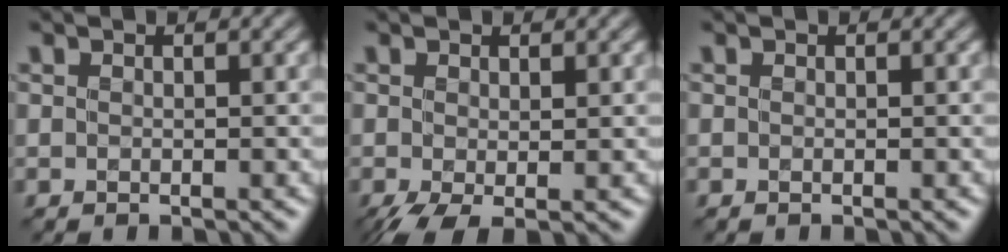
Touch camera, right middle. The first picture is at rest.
{"total": 2.6, "force": [-0.8, 1.1, 2.2], "torque": [-0.053, -0.012, -0.017]}
{"total": 0.0}